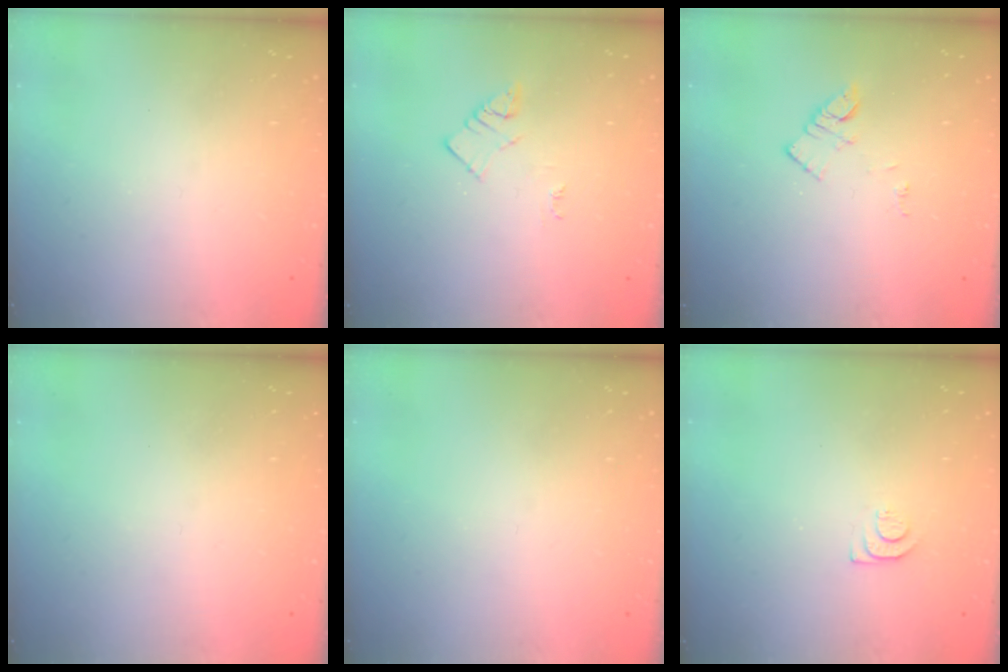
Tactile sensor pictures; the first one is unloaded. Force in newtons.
{"total": 3.0, "press": 3.0, "slide": 0.4}
{"total": 5.8, "press": 5.8, "slide": 0.6}
{"total": 0.0}
{"total": 0.0}
{"total": 7.4, "press": 7.4, "slide": 0.5}